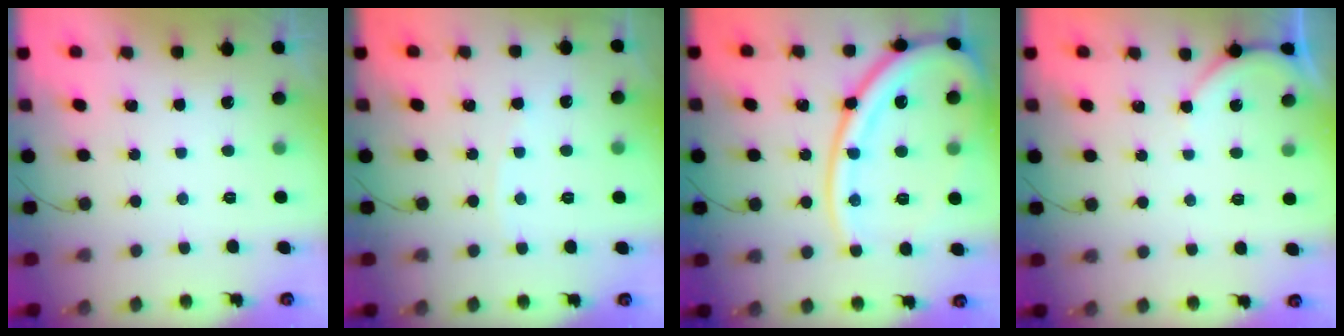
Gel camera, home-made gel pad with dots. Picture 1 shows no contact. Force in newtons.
{"total": 2.2, "press": 2.2, "slide": 0.3}
{"total": 22.3, "press": 22.1, "slide": 2.8}
{"total": 2.7, "press": 2.6, "slide": 0.6}